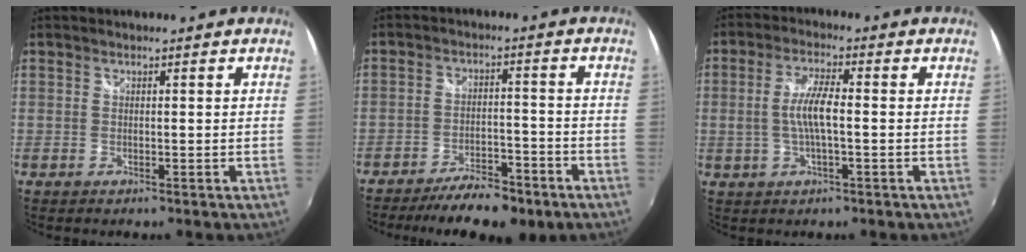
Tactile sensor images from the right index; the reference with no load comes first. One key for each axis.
{"total": 12.6, "fx": -9.7, "fy": 4.1, "fz": 7.0, "tx": -0.144, "ty": -0.013, "tz": -0.144}
{"total": 6.3, "fx": -0.5, "fy": 1.4, "fz": 6.1, "tx": -0.118, "ty": 0.002, "tz": -0.008}